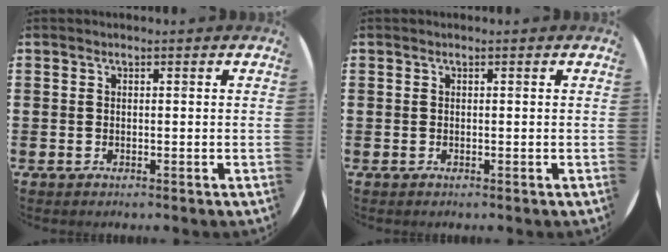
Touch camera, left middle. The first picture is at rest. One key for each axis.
{"total": 0.0}